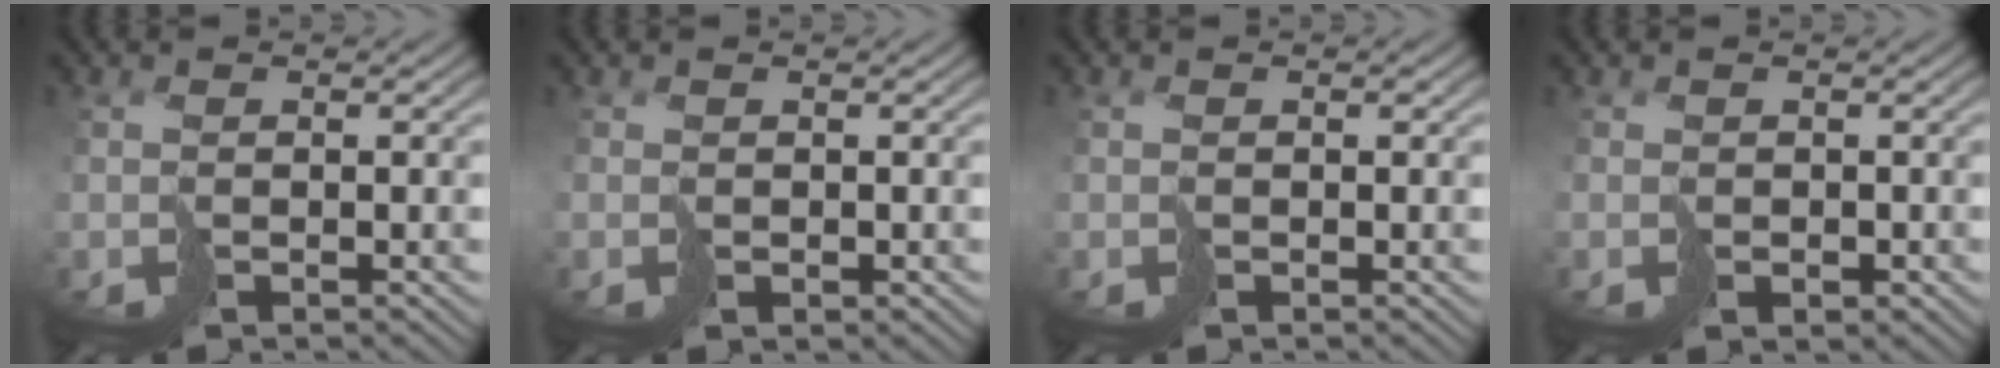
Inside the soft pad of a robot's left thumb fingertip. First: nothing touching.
{"total": 1.0, "force": [0.3, 0.8, 0.4], "torque": [-0.012, -0.002, 0.005]}
{"total": 0.6, "force": [0.1, 0.5, 0.4], "torque": [-0.007, 0.001, 0.000]}
{"total": 1.5, "force": [0.0, 1.3, 0.8], "torque": [-0.021, -0.007, -0.001]}